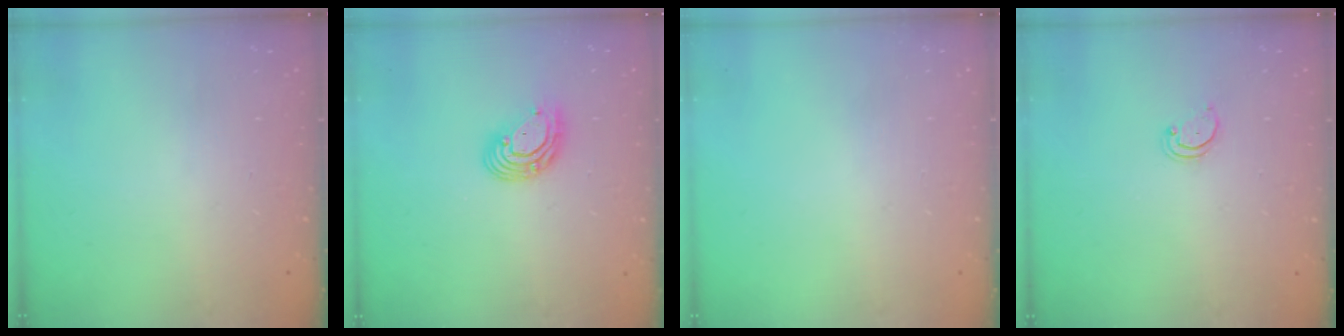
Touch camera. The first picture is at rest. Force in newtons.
{"total": 10.7, "press": 10.5, "slide": 2.2}
{"total": 0.0}
{"total": 2.2, "press": 2.2, "slide": 0.2}